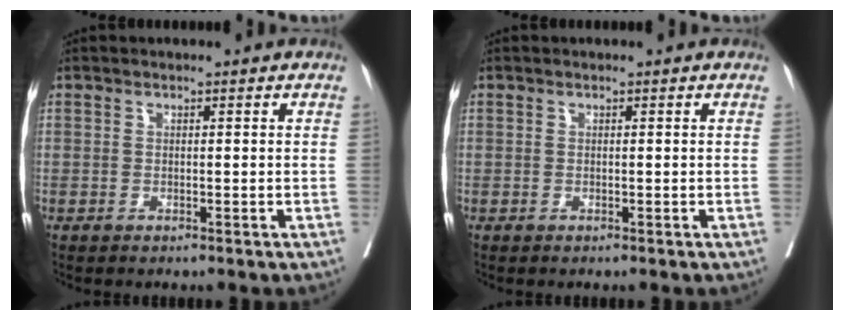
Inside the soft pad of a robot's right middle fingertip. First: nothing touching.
{"total": 0.0}